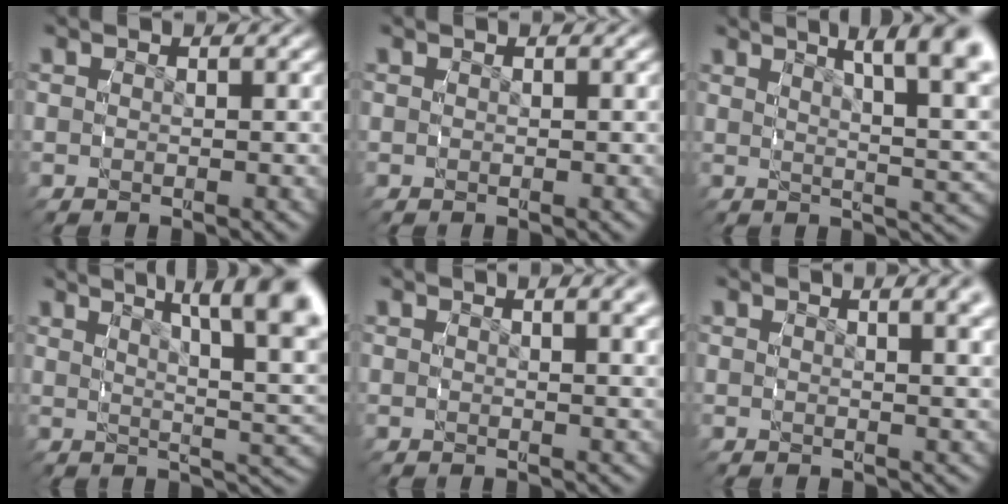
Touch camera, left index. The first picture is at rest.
{"total": 0.0}
{"total": 10.7, "force": [5.1, 4.2, 8.4], "torque": [-0.086, 0.013, 0.065]}
{"total": 11.7, "force": [5.3, 4.9, 9.3], "torque": [-0.089, 0.014, 0.066]}
{"total": 2.8, "force": [1.8, 0.2, 2.1], "torque": [-0.023, 0.006, 0.024]}
{"total": 4.3, "force": [2.6, 0.8, 3.3], "torque": [-0.035, 0.012, 0.034]}